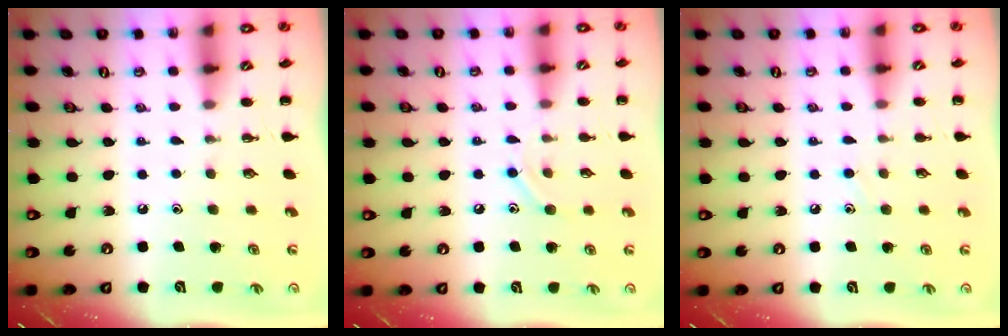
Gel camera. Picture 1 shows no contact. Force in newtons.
{"total": 7.5, "press": 7.4, "slide": 1.3}
{"total": 6.1, "press": 5.8, "slide": 2.1}